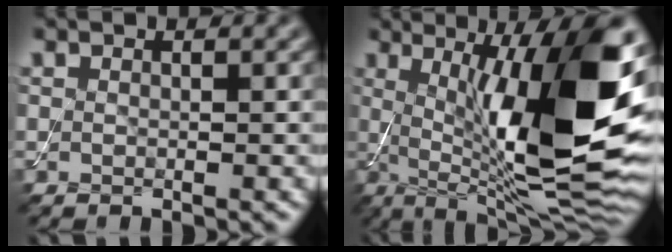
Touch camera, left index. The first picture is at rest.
{"total": 16.0, "force": [1.8, 4.1, 15.4], "torque": [-0.224, -0.002, 0.030]}